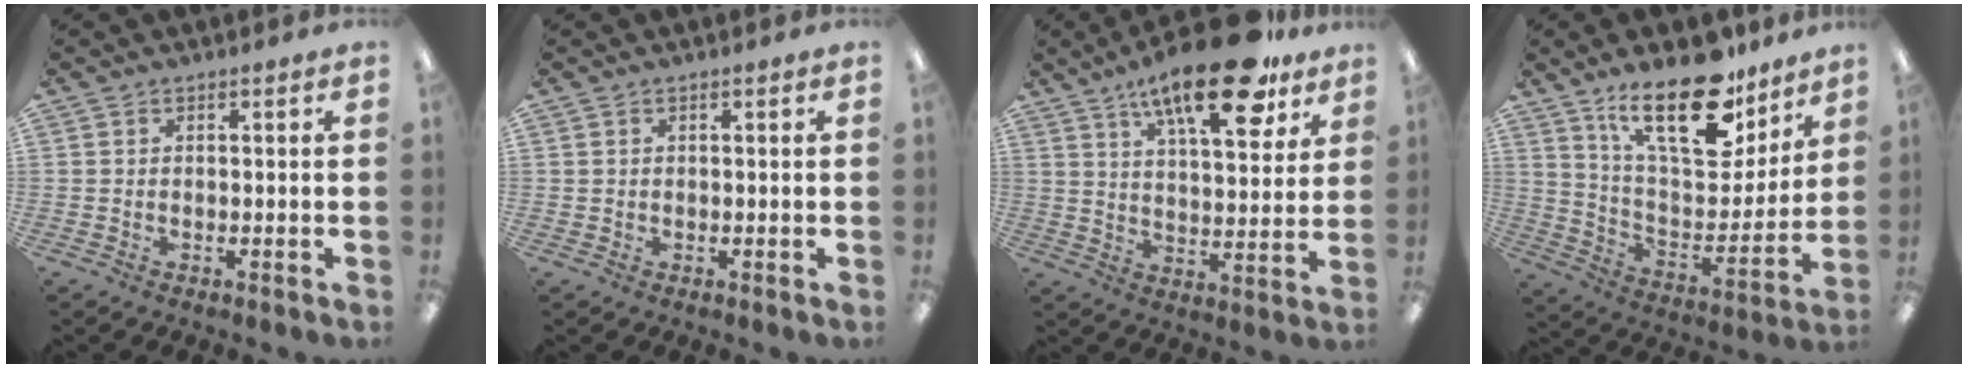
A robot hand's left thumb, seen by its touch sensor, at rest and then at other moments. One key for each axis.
{"total": 0.6, "fx": 0.2, "fy": 0.5, "fz": 0.0, "tx": 0.001, "ty": 0.005, "tz": 0.003}
{"total": 19.6, "fx": 12.6, "fy": 6.4, "fz": 13.5, "tx": -0.213, "ty": -0.059, "tz": 0.201}
{"total": 23.1, "fx": 15.3, "fy": 9.6, "fz": 14.4, "tx": -0.226, "ty": -0.094, "tz": 0.264}